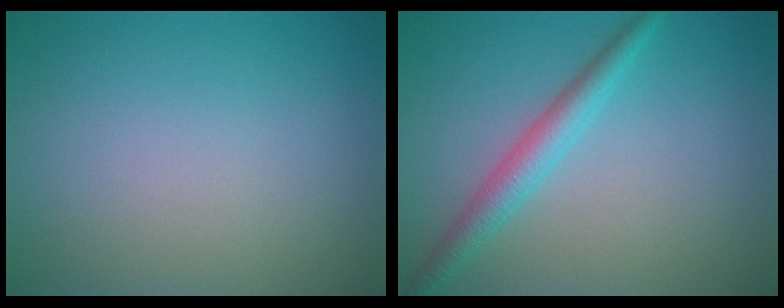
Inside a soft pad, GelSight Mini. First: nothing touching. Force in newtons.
{"total": 3.0, "press": 3.0, "slide": 0.1}